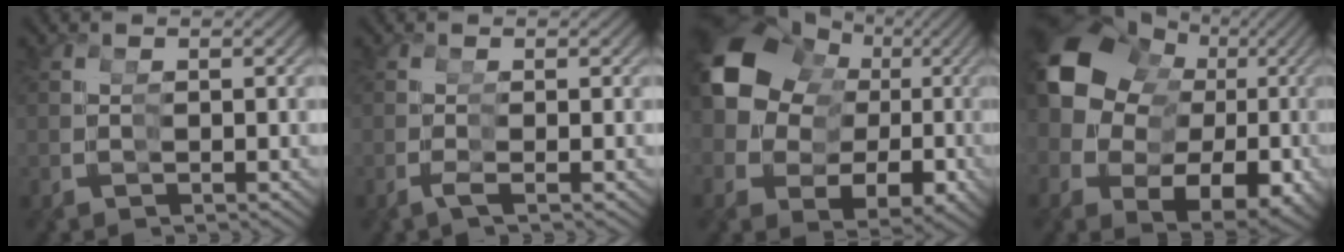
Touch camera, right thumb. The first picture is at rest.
{"total": 1.0, "force": [-0.5, -0.4, 0.8], "torque": [-0.024, -0.005, -0.007]}
{"total": 15.4, "force": [2.0, 11.8, 9.7], "torque": [-0.223, -0.042, 0.049]}
{"total": 16.9, "force": [1.2, 12.6, 11.2], "torque": [-0.243, -0.050, 0.042]}